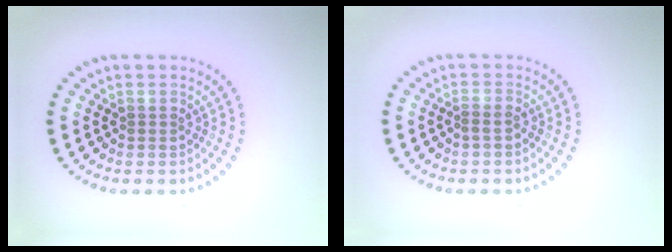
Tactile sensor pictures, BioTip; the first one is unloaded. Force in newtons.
{"total": 0.8, "press": 0.4, "slide": 0.7}